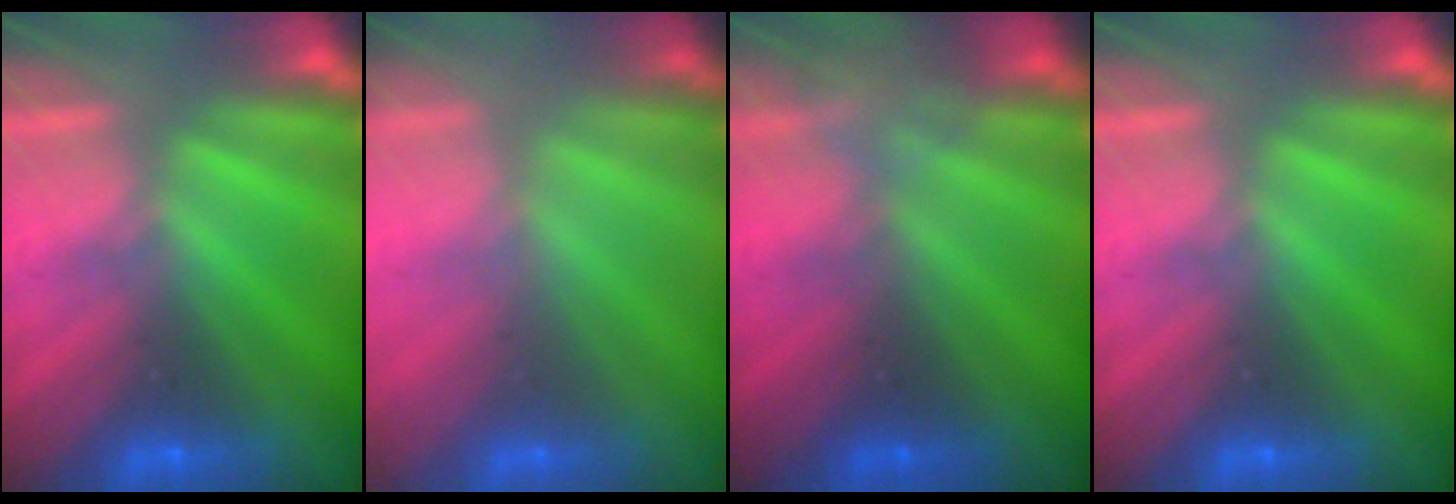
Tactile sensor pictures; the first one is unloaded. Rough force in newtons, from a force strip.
{"total": 1.6}
{"total": 2.3}
{"total": 0.0}